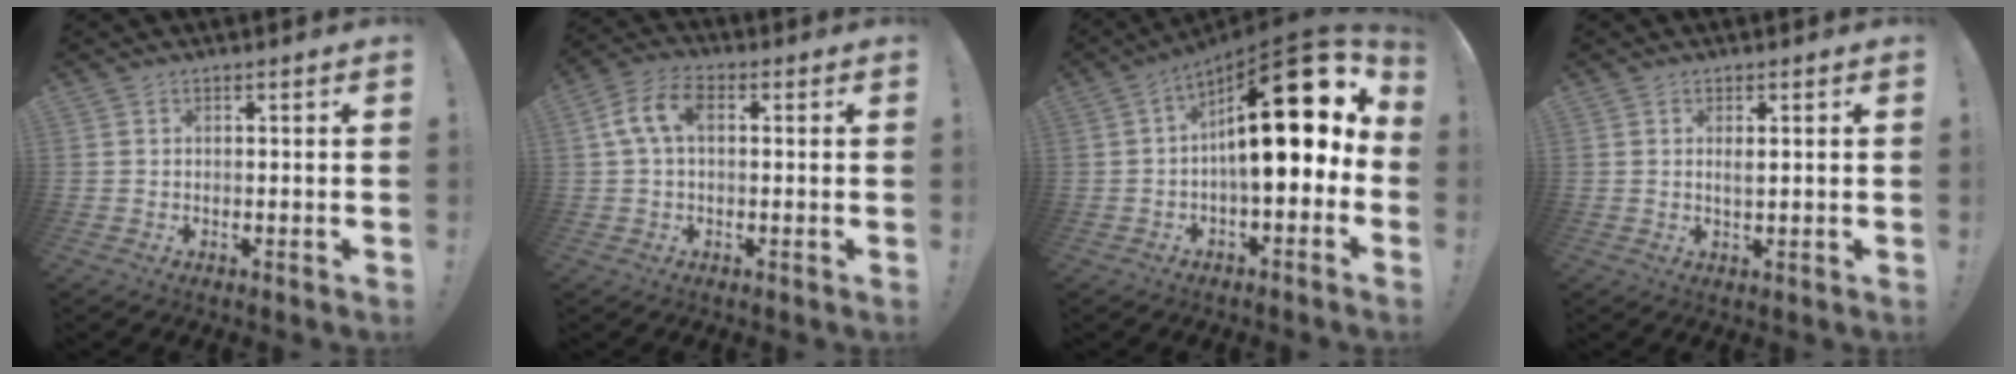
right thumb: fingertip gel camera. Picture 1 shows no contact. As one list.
[{"total": 8.3, "force": [1.5, 4.8, 6.6], "torque": [-0.137, 0.009, 0.027]}, {"total": 24.1, "force": [4.8, 8.2, 22.1], "torque": [-0.336, -0.027, 0.080]}, {"total": 1.9, "force": [0.6, 0.4, 1.7], "torque": [-0.025, -0.007, 0.008]}]